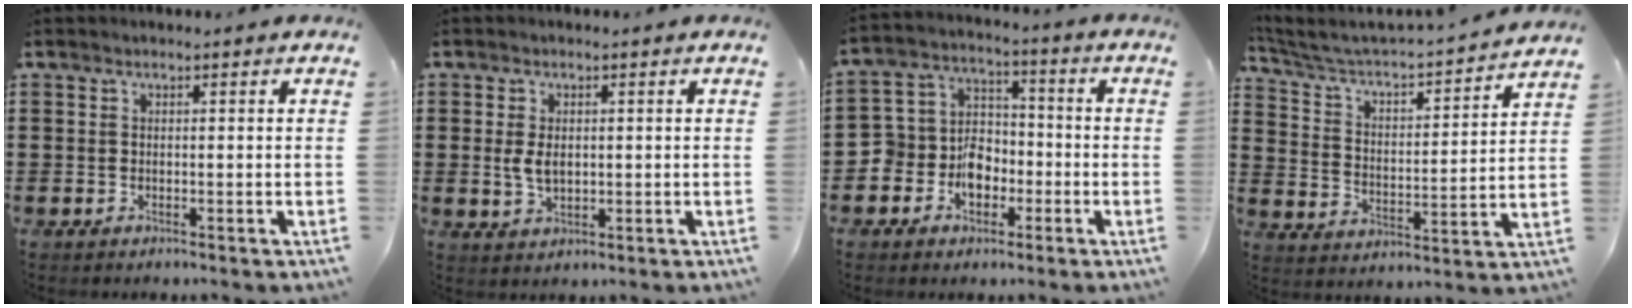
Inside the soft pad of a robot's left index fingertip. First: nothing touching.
{"total": 3.4, "force": [0.3, 2.0, 2.7], "torque": [-0.062, 0.004, 0.003]}
{"total": 6.5, "force": [-2.8, 5.7, 1.5], "torque": [-0.061, 0.004, -0.059]}
{"total": 3.3, "force": [3.1, 0.4, 1.1], "torque": [-0.043, -0.034, 0.039]}